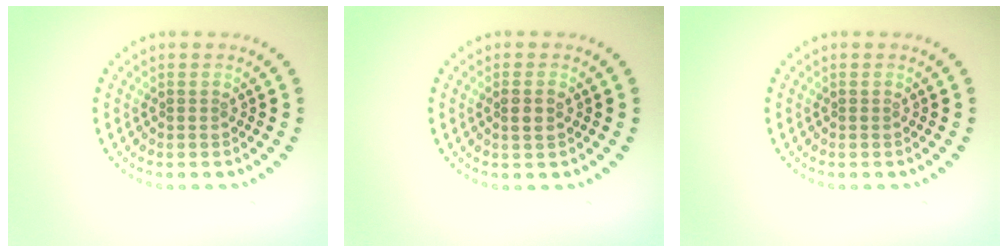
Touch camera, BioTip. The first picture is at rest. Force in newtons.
{"total": 1.2, "press": 1.1, "slide": 0.5}
{"total": 0.0}